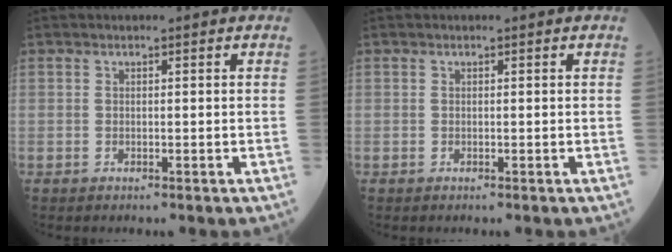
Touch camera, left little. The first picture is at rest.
{"total": 0.0}